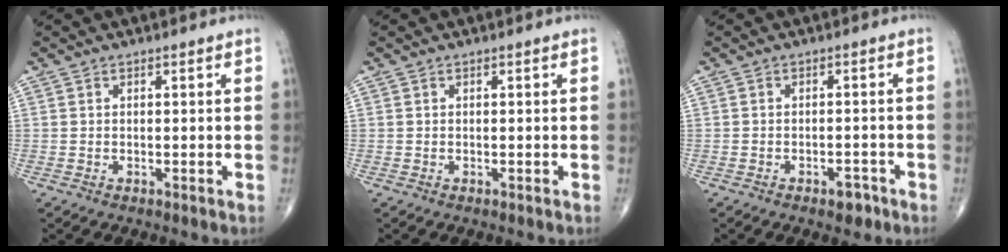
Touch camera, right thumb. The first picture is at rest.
{"total": 0.0}
{"total": 3.0, "force": [-1.9, 1.5, 1.7], "torque": [-0.015, 0.008, -0.025]}